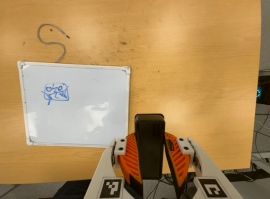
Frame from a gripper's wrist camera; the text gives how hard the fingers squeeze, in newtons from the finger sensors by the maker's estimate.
{"total": 9.8, "left": 8.1, "right": 11.6}